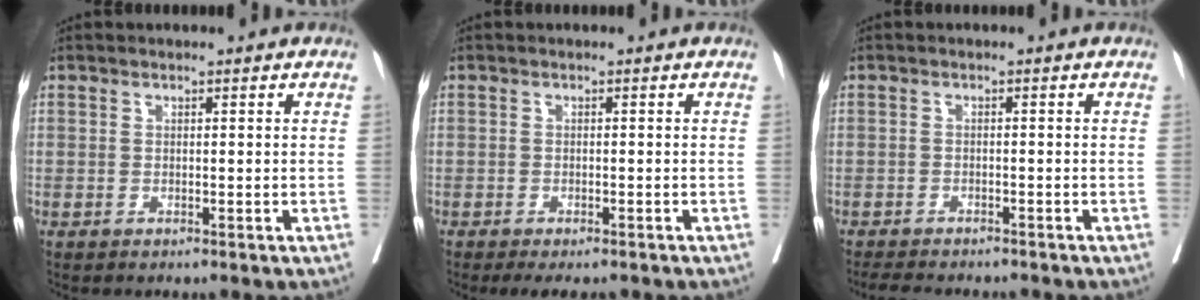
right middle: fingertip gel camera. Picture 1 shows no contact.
{"total": 5.0, "force": [-4.1, 1.6, 2.3], "torque": [-0.020, -0.007, -0.055]}
{"total": 7.8, "force": [-7.0, 1.7, 3.1], "torque": [-0.043, -0.005, -0.096]}